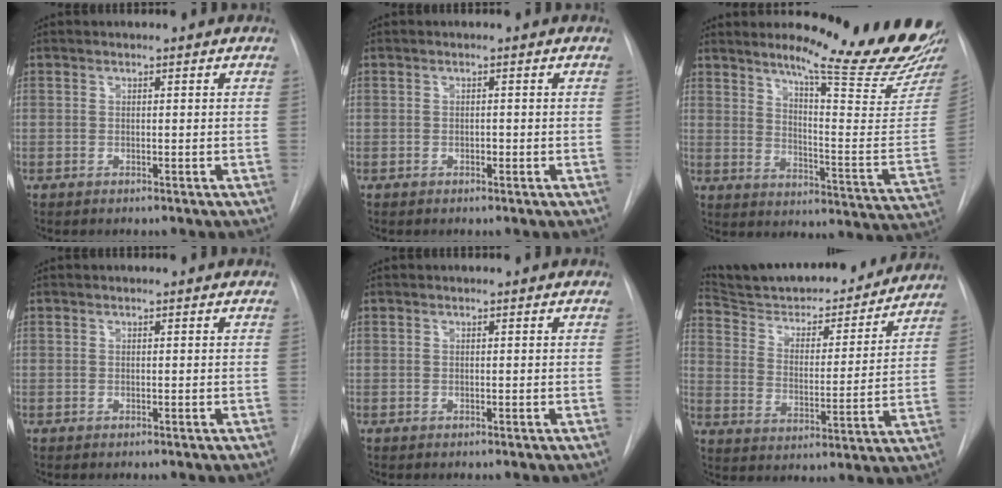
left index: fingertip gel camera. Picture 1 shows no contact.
{"total": 0.5, "force": [-0.2, 0.3, 0.4], "torque": [-0.004, 0.002, -0.004]}
{"total": 19.8, "force": [17.3, -0.7, 9.6], "torque": [-0.136, -0.108, 0.223]}
{"total": 0.0}
{"total": 0.0}
{"total": 22.9, "force": [21.3, 4.6, 7.1], "torque": [-0.106, -0.016, 0.303]}